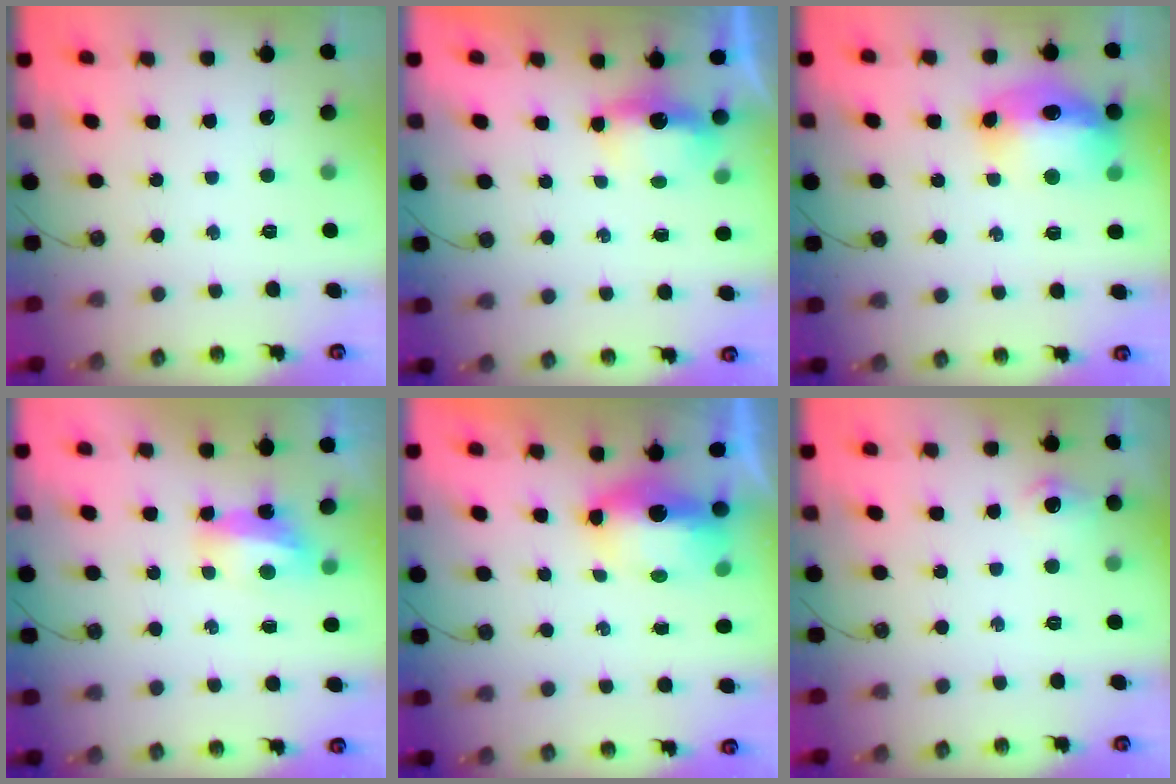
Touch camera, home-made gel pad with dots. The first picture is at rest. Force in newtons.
{"total": 4.0, "press": 4.0, "slide": 0.5}
{"total": 15.3, "press": 15.2, "slide": 1.4}
{"total": 6.9, "press": 6.9, "slide": 0.5}
{"total": 8.1, "press": 7.6, "slide": 2.8}
{"total": 6.9, "press": 6.9, "slide": 0.4}